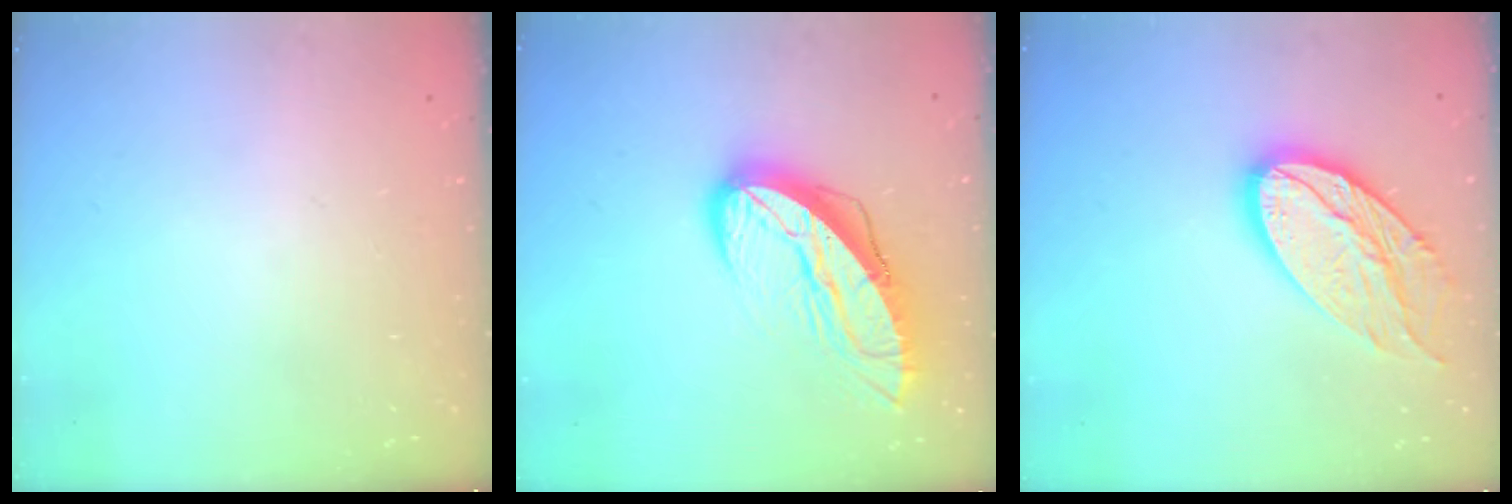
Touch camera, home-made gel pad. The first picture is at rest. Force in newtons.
{"total": 12.4, "press": 12.3, "slide": 1.3}
{"total": 18.4, "press": 18.4, "slide": 1.5}